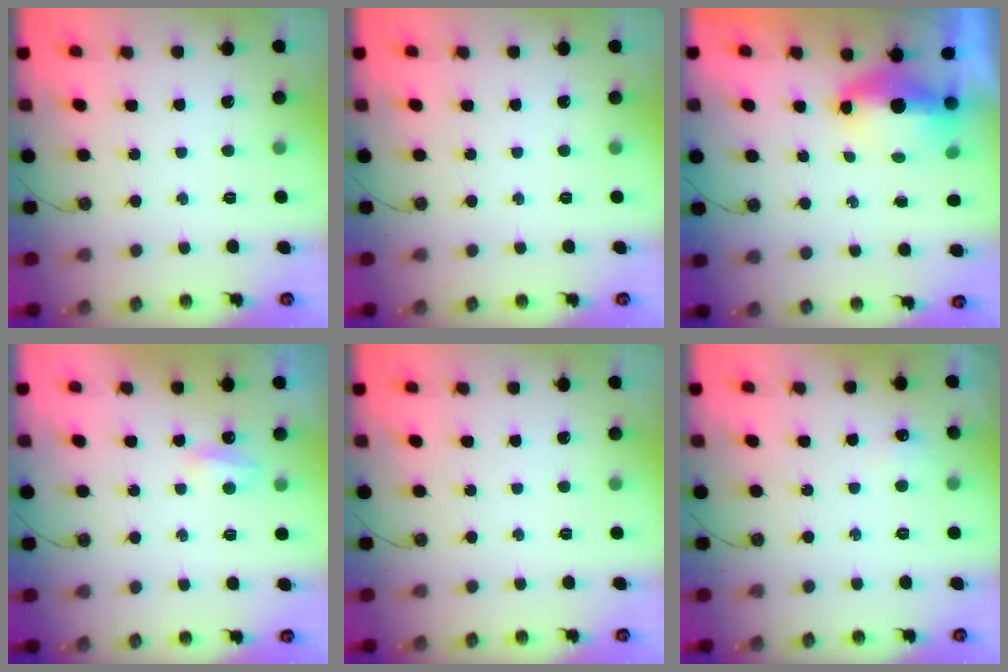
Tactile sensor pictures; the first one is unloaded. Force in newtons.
{"total": 0.0}
{"total": 6.5, "press": 6.3, "slide": 1.4}
{"total": 4.0, "press": 4.0, "slide": 0.7}
{"total": 0.0}
{"total": 4.5, "press": 4.5, "slide": 0.6}